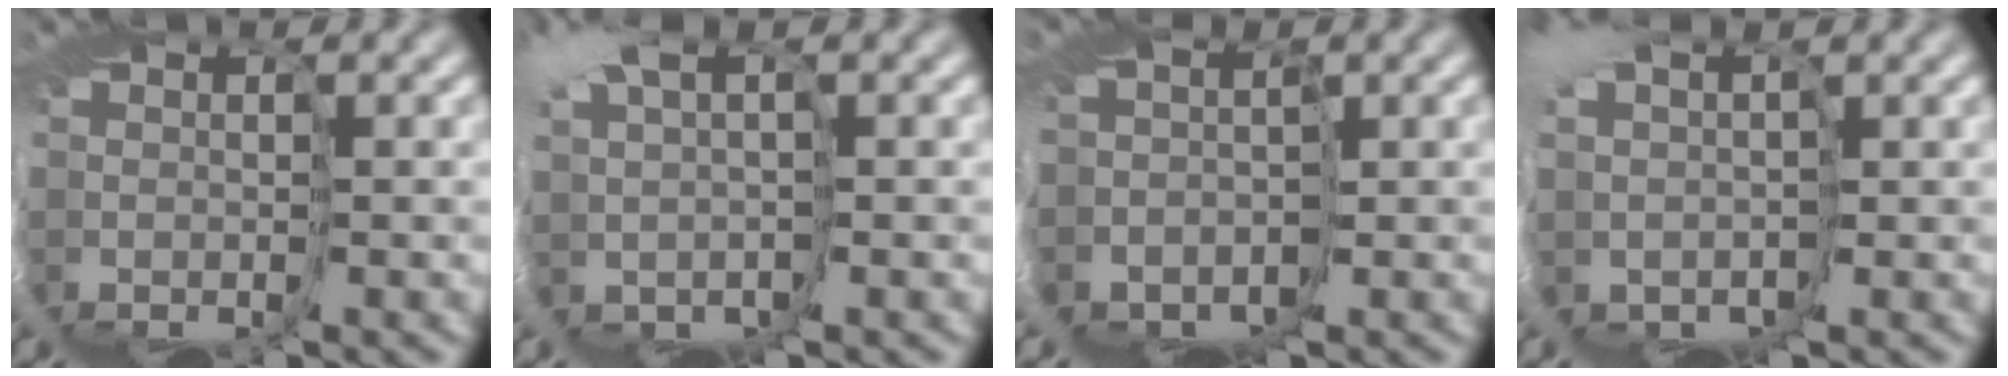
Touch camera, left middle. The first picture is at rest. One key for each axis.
{"total": 2.6, "fx": 1.1, "fy": 1.1, "fz": 2.1, "tx": -0.065, "ty": -0.010, "tz": 0.005}
{"total": 7.9, "fx": -3.2, "fy": 5.9, "fz": 4.2, "tx": -0.081, "ty": 0.001, "tz": -0.052}
{"total": 5.3, "fx": 0.6, "fy": 3.4, "fz": 4.0, "tx": -0.089, "ty": -0.026, "tz": 0.005}